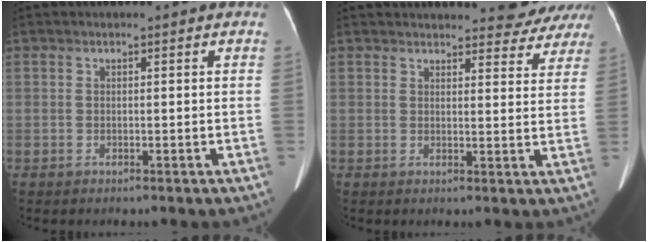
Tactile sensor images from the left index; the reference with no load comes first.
{"total": 15.8, "force": [14.9, 4.0, 3.1], "torque": [-0.021, -0.008, 0.157]}